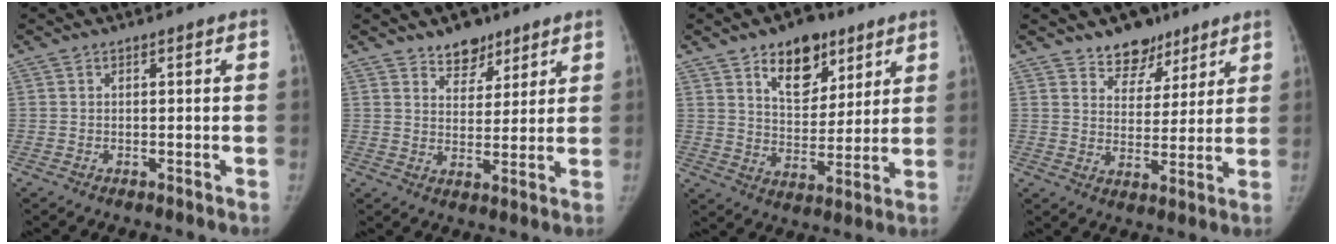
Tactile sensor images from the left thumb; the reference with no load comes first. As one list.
[{"total": 6.4, "force": [4.8, 3.8, 2.0], "torque": [0.002, -0.032, 0.079]}, {"total": 13.0, "force": [7.6, 7.6, 7.2], "torque": [-0.070, -0.043, 0.124]}, {"total": 8.2, "force": [6.0, 5.1, 1.9], "torque": [0.012, -0.038, 0.100]}]